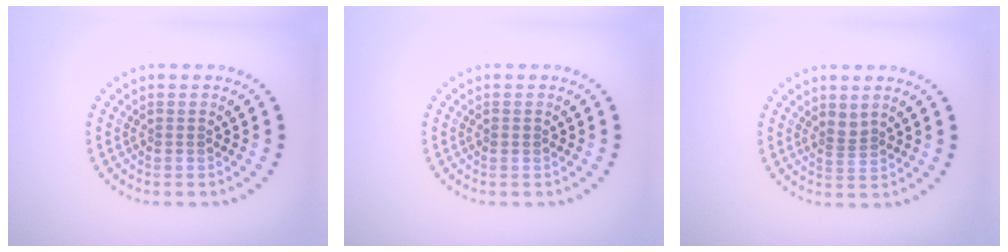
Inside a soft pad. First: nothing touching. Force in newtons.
{"total": 0.5, "press": 0.5, "slide": 0.2}
{"total": 1.1, "press": 0.6, "slide": 0.9}